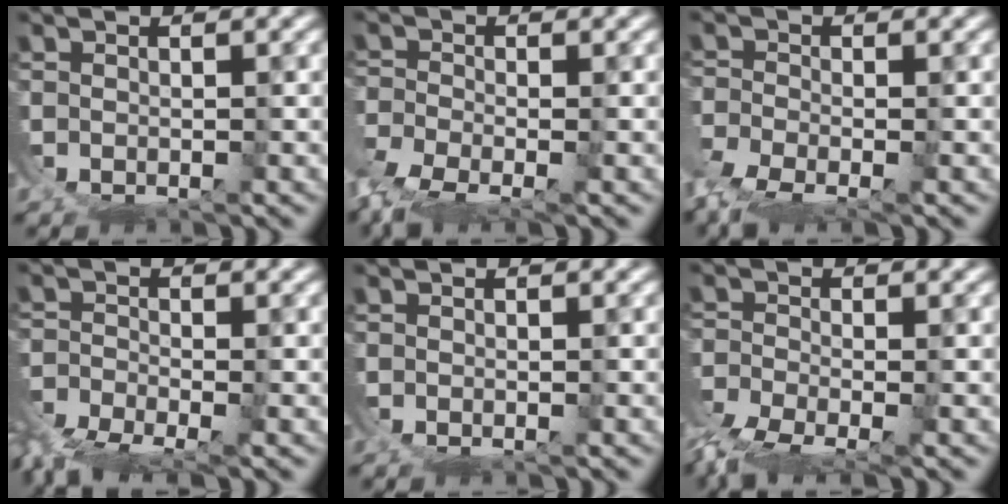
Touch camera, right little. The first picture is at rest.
{"total": 3.8, "force": [-2.5, 1.3, 2.5], "torque": [-0.054, -0.023, -0.043]}
{"total": 3.4, "force": [-2.3, 1.2, 2.2], "torque": [-0.046, -0.021, -0.041]}
{"total": 5.1, "force": [-4.3, 1.5, 2.2], "torque": [-0.045, -0.033, -0.065]}
{"total": 2.8, "force": [0.0, -2.7, -0.7], "torque": [0.029, -0.012, 0.011]}
{"total": 4.0, "force": [-3.1, 0.7, 2.3], "torque": [-0.039, -0.023, -0.053]}